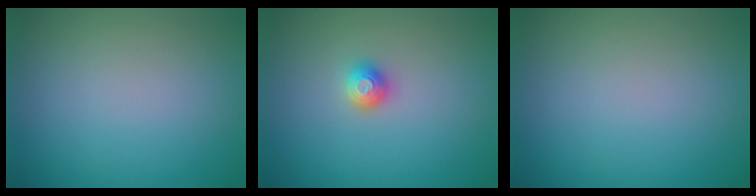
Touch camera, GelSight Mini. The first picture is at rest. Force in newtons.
{"total": 1.4, "press": 1.2, "slide": 0.6}
{"total": 0.0}